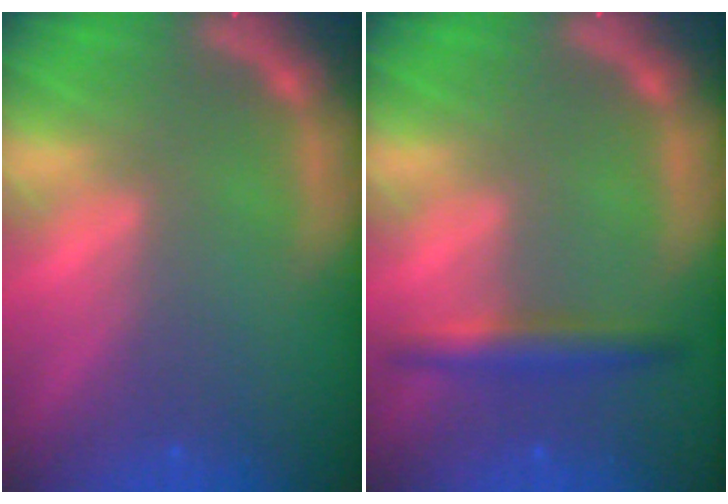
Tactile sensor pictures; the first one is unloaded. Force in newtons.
{"total": 3.0}